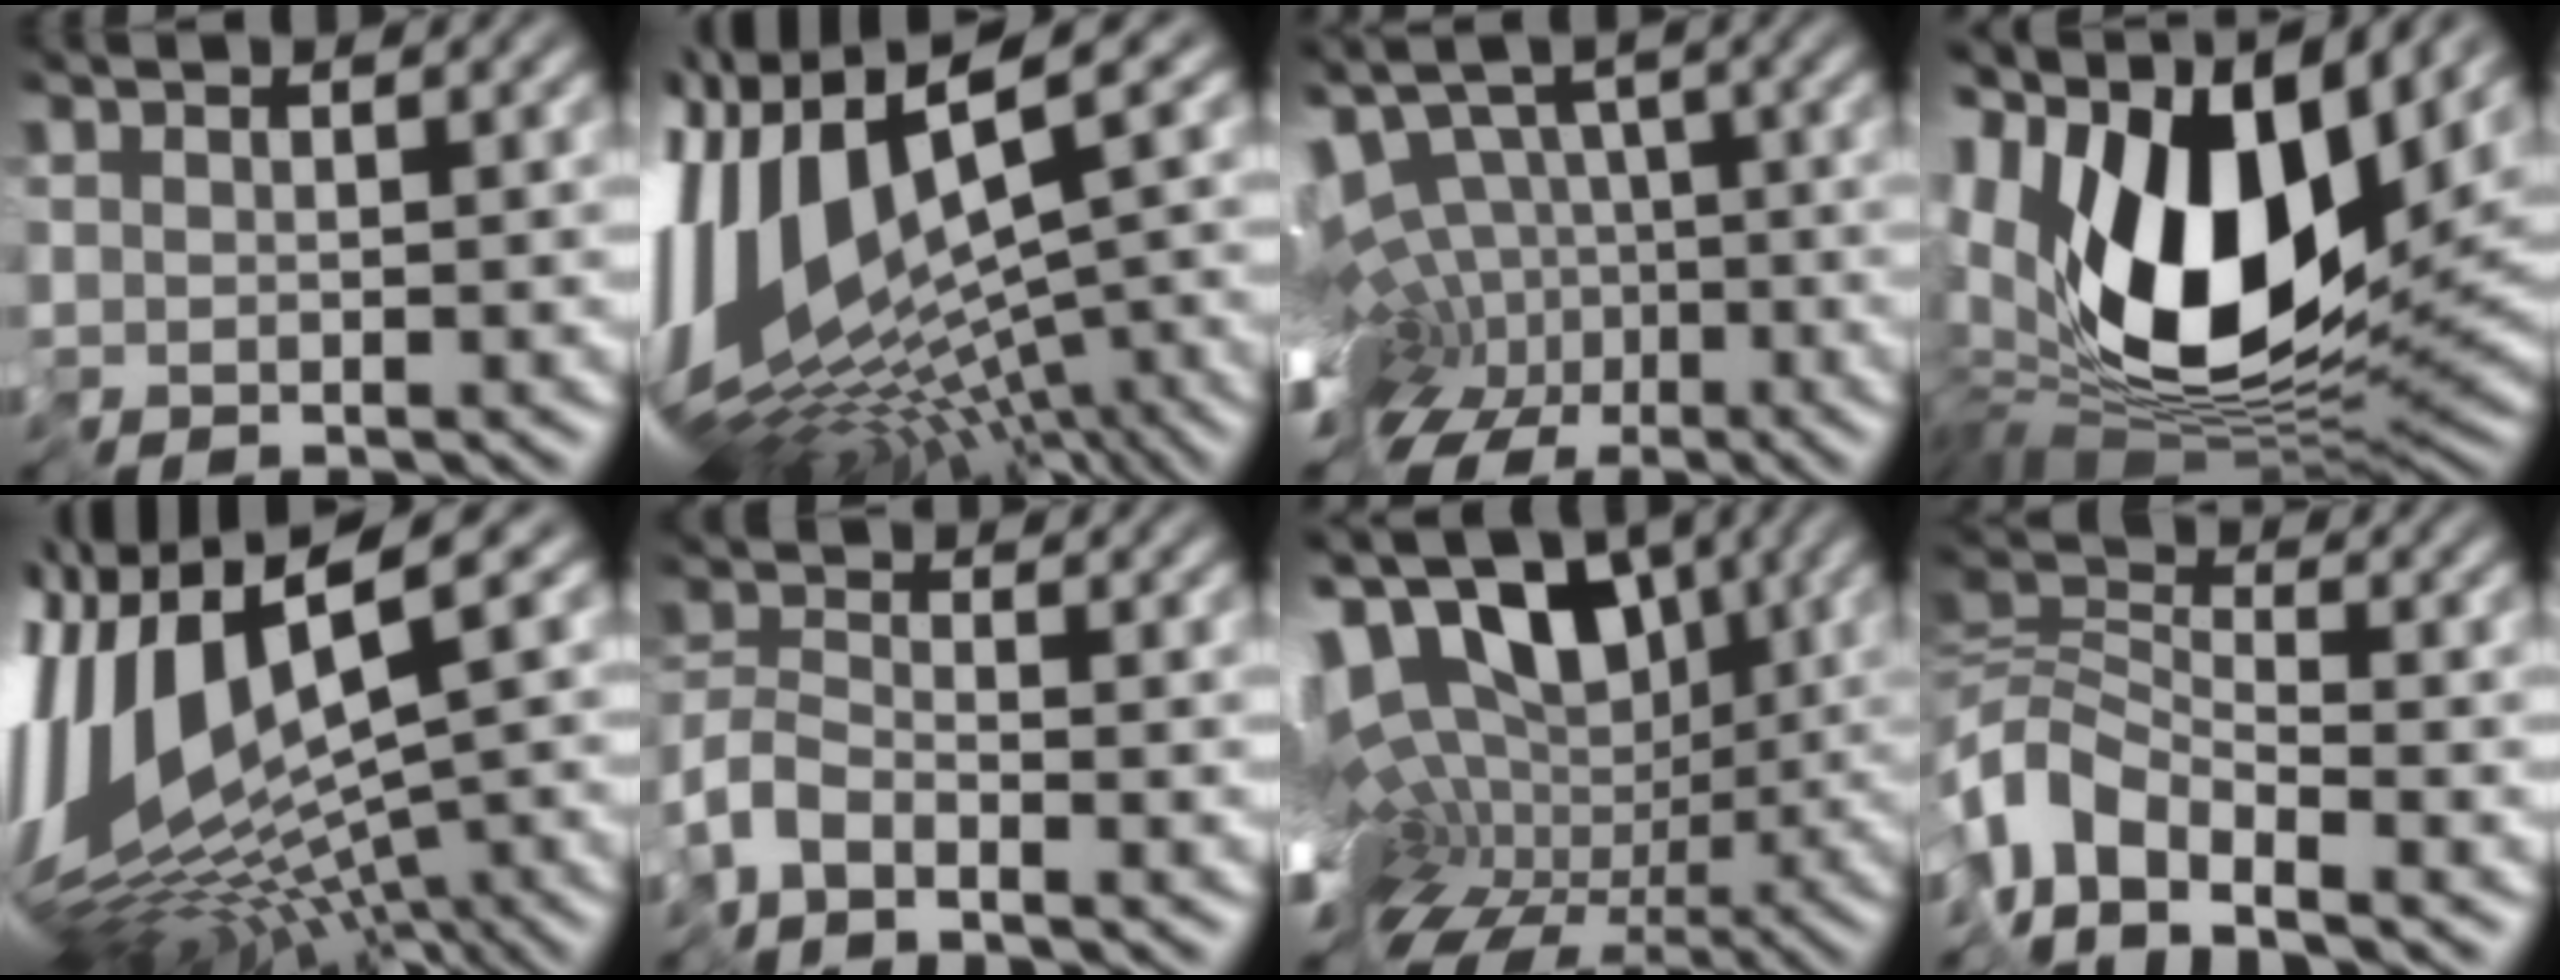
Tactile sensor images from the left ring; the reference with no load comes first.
{"total": 13.1, "force": [-0.5, 6.0, 11.6], "torque": [-0.235, 0.004, 0.010]}
{"total": 10.2, "force": [-2.4, 6.7, 7.3], "torque": [-0.118, -0.012, -0.025]}
{"total": 14.8, "force": [2.7, 8.5, 11.9], "torque": [-0.226, -0.015, 0.046]}
{"total": 12.7, "force": [1.0, 5.3, 11.6], "torque": [-0.240, 0.002, 0.039]}
{"total": 2.9, "force": [-2.7, 0.5, 1.0], "torque": [-0.016, 0.004, -0.068]}
{"total": 16.2, "force": [2.4, 10.8, 11.9], "torque": [-0.174, 0.025, 0.043]}
{"total": 3.7, "force": [-3.0, 0.9, 2.0], "torque": [-0.038, 0.008, -0.077]}